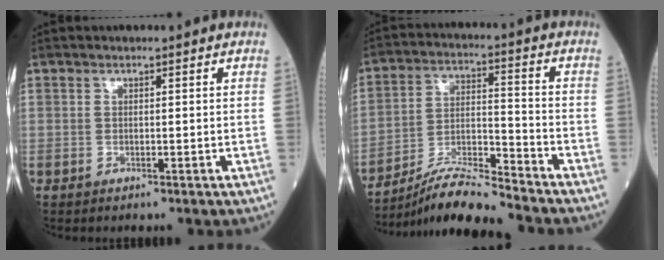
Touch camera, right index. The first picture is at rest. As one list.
[{"total": 10.8, "force": [-10.1, -0.8, 3.8], "torque": [-0.071, 0.003, -0.185]}]